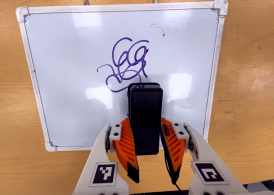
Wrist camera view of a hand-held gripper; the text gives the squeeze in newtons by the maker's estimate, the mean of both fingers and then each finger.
{"total": 8.8, "left": 7.2, "right": 10.4}